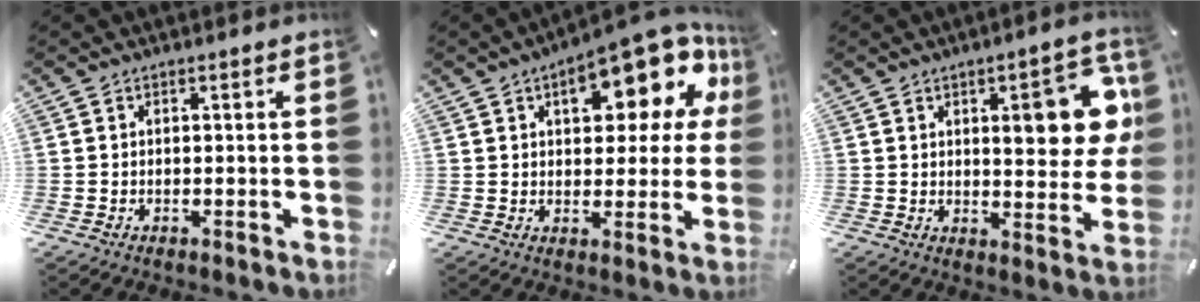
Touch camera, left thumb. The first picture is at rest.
{"total": 17.2, "force": [8.9, 8.1, 12.3], "torque": [-0.147, -0.056, 0.140]}
{"total": 13.6, "force": [3.9, 5.3, 11.9], "torque": [-0.149, -0.009, 0.056]}